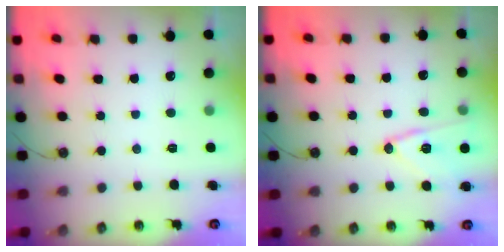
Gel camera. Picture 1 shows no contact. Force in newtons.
{"total": 12.2, "press": 12.0, "slide": 2.3}